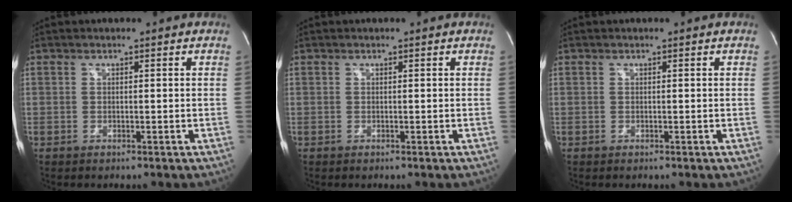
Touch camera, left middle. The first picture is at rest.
{"total": 0.0}
{"total": 0.0}